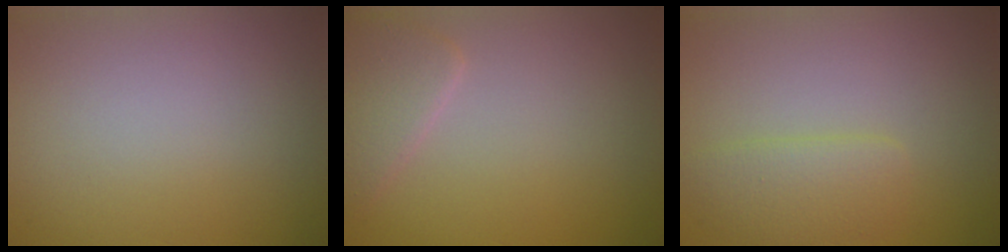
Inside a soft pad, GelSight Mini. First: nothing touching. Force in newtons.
{"total": 2.6, "press": 2.6, "slide": 0.1}
{"total": 2.3, "press": 2.3, "slide": 0.1}